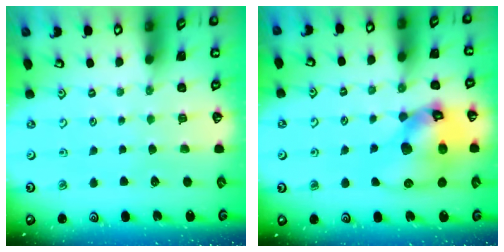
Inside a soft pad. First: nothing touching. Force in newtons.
{"total": 18.4, "press": 18.2, "slide": 2.5}